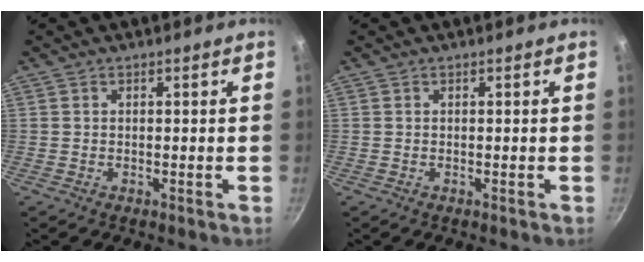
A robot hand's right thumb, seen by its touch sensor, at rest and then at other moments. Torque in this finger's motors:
{"motor_torque": [-0.01, 0.00, 0.00, 0.00, 0.00]}